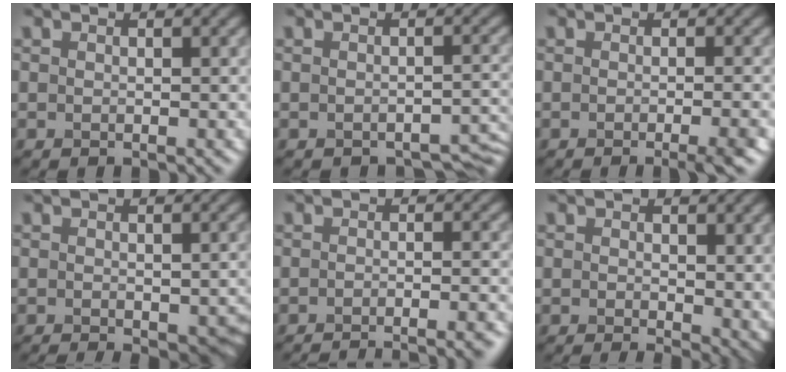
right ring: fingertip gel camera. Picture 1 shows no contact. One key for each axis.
{"total": 1.7, "fx": -1.5, "fy": 0.5, "fz": 0.7, "tx": -0.004, "ty": -0.001, "tz": -0.016}
{"total": 2.8, "fx": -1.3, "fy": 0.5, "fz": 2.4, "tx": -0.026, "ty": -0.002, "tz": -0.026}
{"total": 4.9, "fx": -2.1, "fy": 2.1, "fz": 3.9, "tx": -0.038, "ty": -0.013, "tz": -0.009}
{"total": 6.4, "fx": -5.5, "fy": 1.4, "fz": 3.0, "tx": -0.014, "ty": 0.004, "tz": -0.064}
{"total": 3.5, "fx": -0.2, "fy": 1.6, "fz": 3.1, "tx": -0.034, "ty": -0.008, "tz": -0.004}